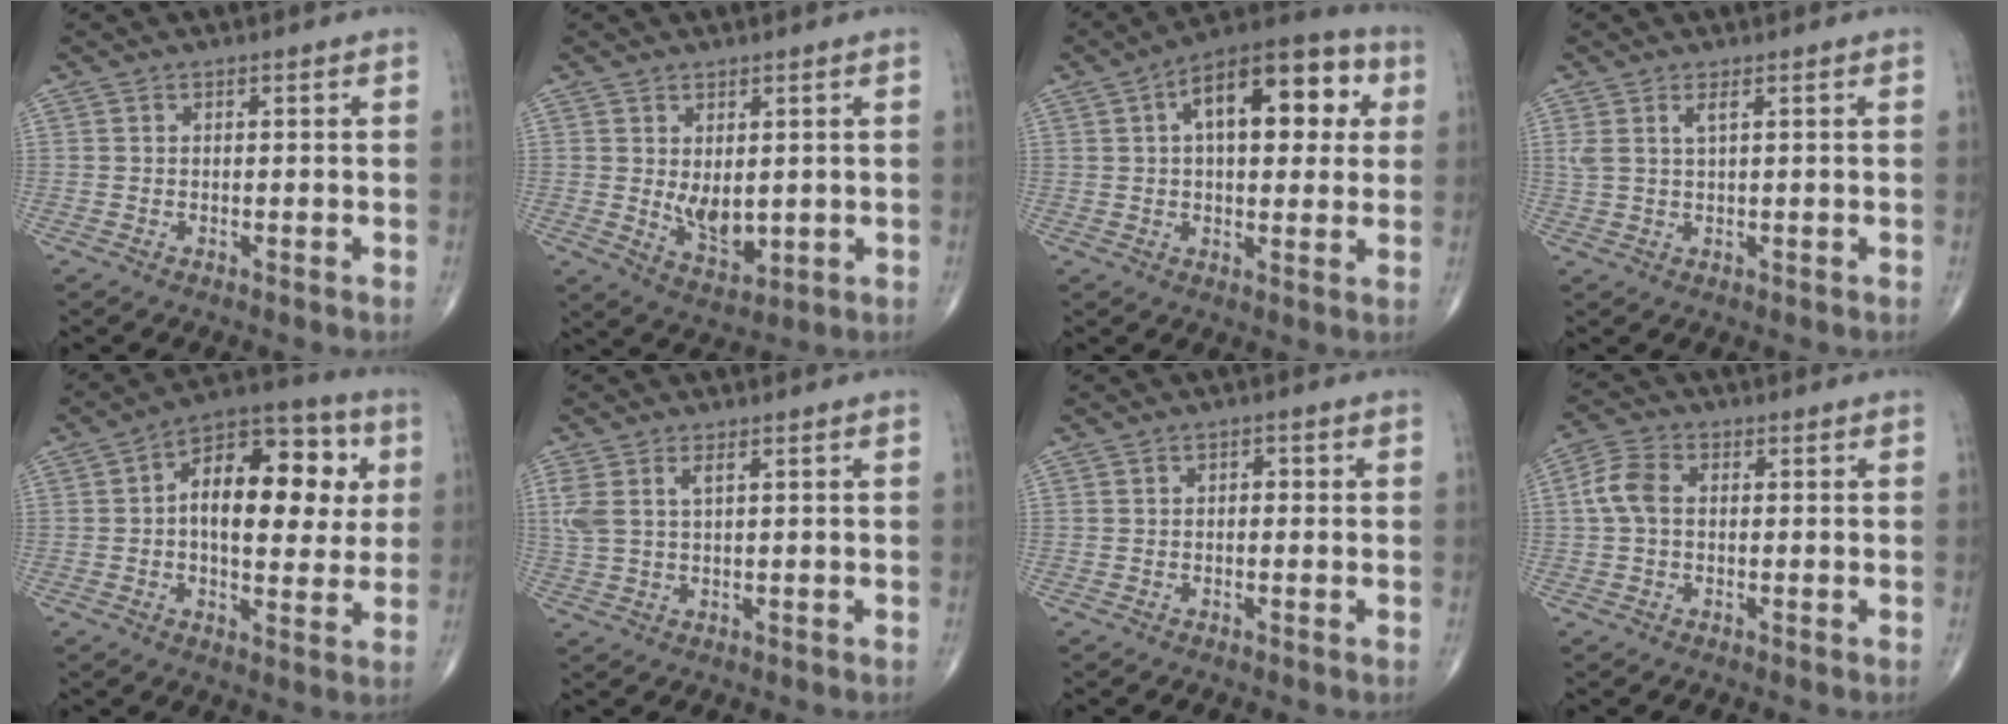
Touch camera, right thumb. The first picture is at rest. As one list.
[{"total": 6.3, "force": [0.5, 3.6, 5.2], "torque": [-0.068, -0.019, 0.025]}, {"total": 18.6, "force": [4.9, 9.2, 15.4], "torque": [-0.187, 0.022, 0.061]}, {"total": 2.6, "force": [1.2, 0.5, 2.2], "torque": [-0.056, 0.002, 0.031]}, {"total": 18.6, "force": [2.9, 9.8, 15.6], "torque": [-0.194, 0.022, 0.033]}, {"total": 4.8, "force": [1.8, 2.0, 3.9], "torque": [-0.106, 0.006, 0.044]}, {"total": 1.5, "force": [0.1, 0.9, 1.1], "torque": [-0.009, 0.005, -0.002]}, {"total": 5.3, "force": [0.3, 3.6, 4.0], "torque": [-0.088, 0.016, -0.001]}]